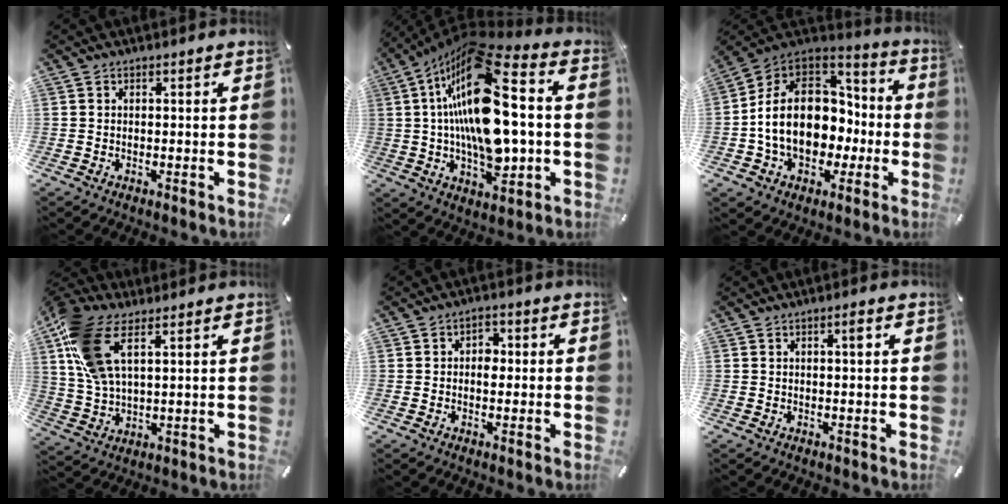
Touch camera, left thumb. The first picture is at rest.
{"total": 24.9, "force": [2.9, 11.8, 21.7], "torque": [-0.408, -0.013, 0.047]}
{"total": 17.6, "force": [-2.1, 14.2, 10.2], "torque": [-0.212, 0.005, -0.032]}
{"total": 12.8, "force": [6.3, 6.0, 9.4], "torque": [-0.219, -0.013, 0.118]}
{"total": 3.1, "force": [-0.2, 2.2, 2.1], "torque": [-0.024, 0.005, -0.010]}
{"total": 1.5, "force": [0.4, 0.1, 1.4], "torque": [-0.030, 0.003, 0.004]}